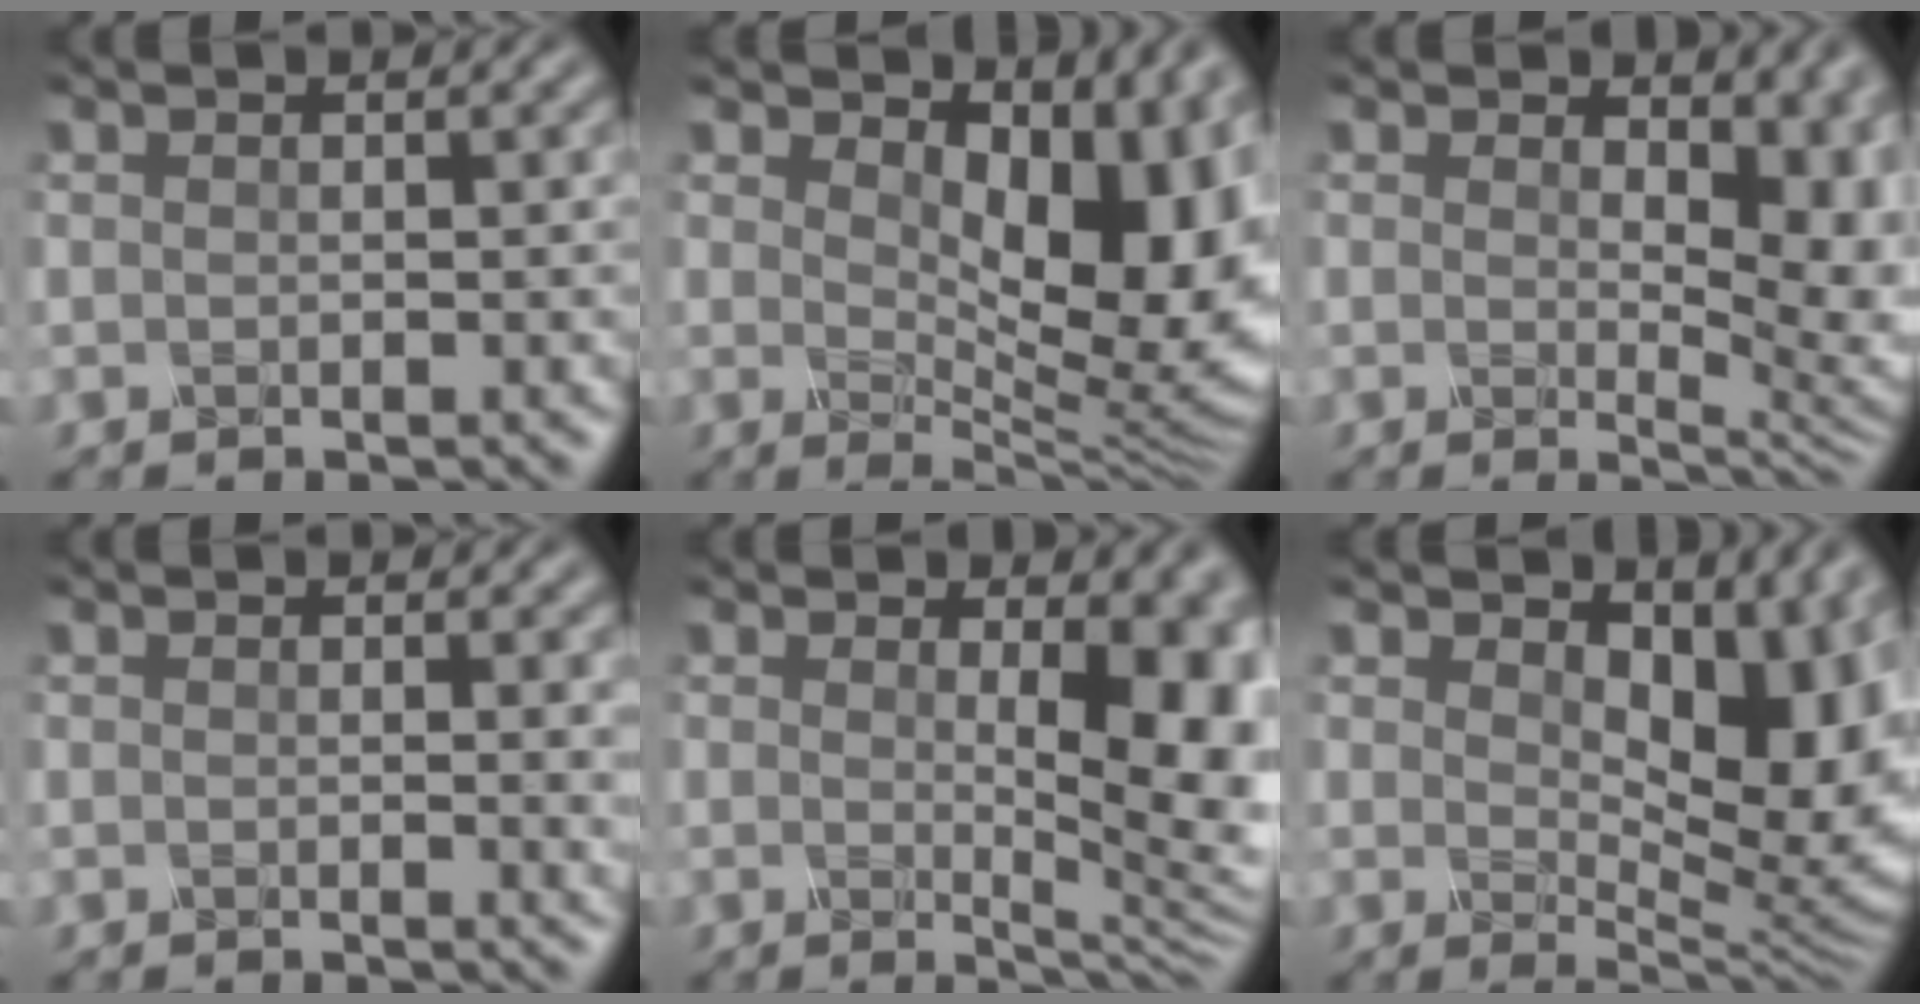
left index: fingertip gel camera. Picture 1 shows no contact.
{"total": 9.9, "force": [2.4, 5.2, 8.1], "torque": [-0.123, -0.016, 0.041]}
{"total": 6.4, "force": [1.6, 3.4, 5.2], "torque": [-0.063, -0.011, 0.022]}
{"total": 1.3, "force": [0.3, 0.2, 1.3], "torque": [-0.017, -0.008, 0.007]}
{"total": 9.6, "force": [1.0, 4.1, 8.6], "torque": [-0.075, -0.002, 0.018]}
{"total": 7.8, "force": [2.2, 4.2, 6.2], "torque": [-0.100, -0.017, 0.034]}